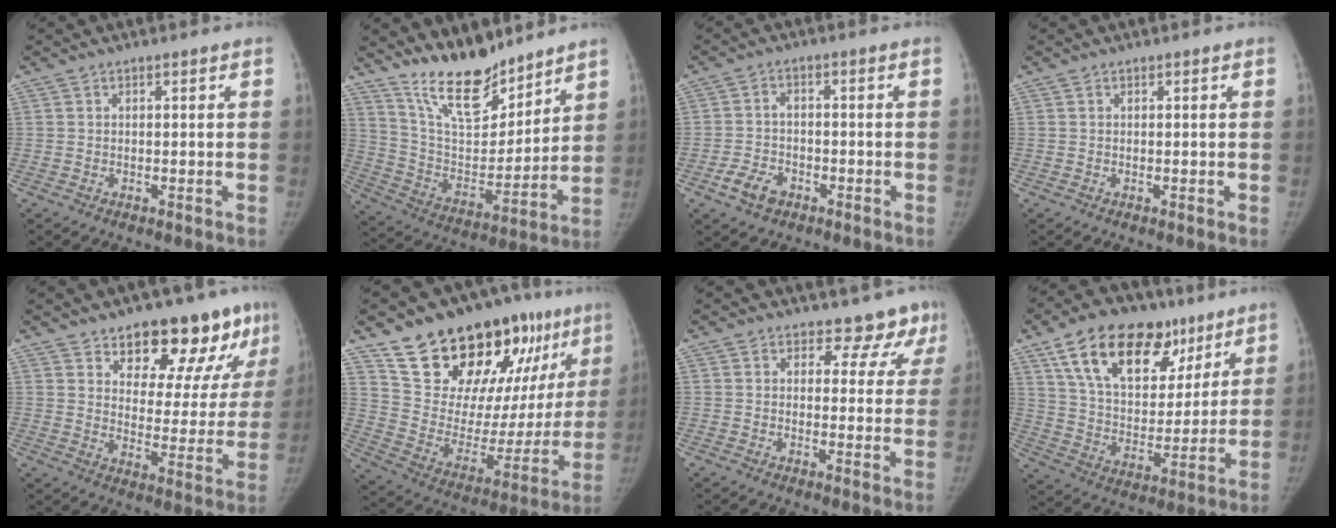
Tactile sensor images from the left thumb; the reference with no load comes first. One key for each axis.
{"total": 16.0, "fx": 13.2, "fy": 5.5, "fz": 7.1, "tx": -0.084, "ty": -0.089, "tz": 0.247}
{"total": 5.4, "fx": -3.0, "fy": 3.4, "fz": 2.9, "tx": -0.055, "ty": 0.014, "tz": -0.054}
{"total": 0.0}
{"total": 18.3, "fx": 12.5, "fy": 8.3, "fz": 10.5, "tx": -0.082, "ty": -0.076, "tz": 0.170}
{"total": 28.5, "fx": 17.9, "fy": 12.6, "fz": 18.3, "tx": -0.229, "ty": -0.052, "tz": 0.288}
{"total": 7.7, "fx": 6.4, "fy": 4.1, "fz": 1.0, "tx": 0.039, "ty": -0.032, "tz": 0.057}
{"total": 23.7, "fx": 13.5, "fy": 13.3, "fz": 14.1, "tx": -0.198, "ty": -0.024, "tz": 0.231}